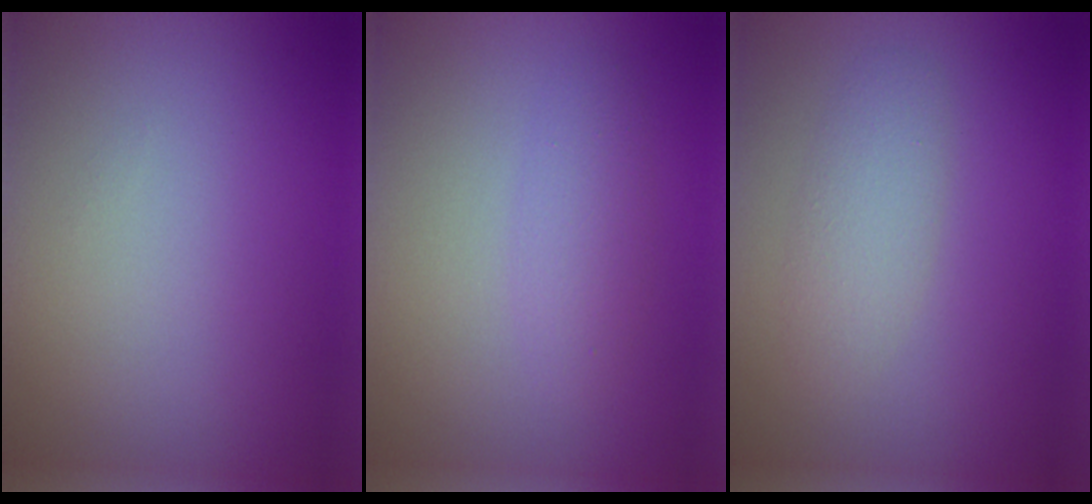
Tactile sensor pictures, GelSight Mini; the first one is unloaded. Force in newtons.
{"total": 1.8, "press": 1.8, "slide": 0.0}
{"total": 2.3, "press": 2.3, "slide": 0.1}